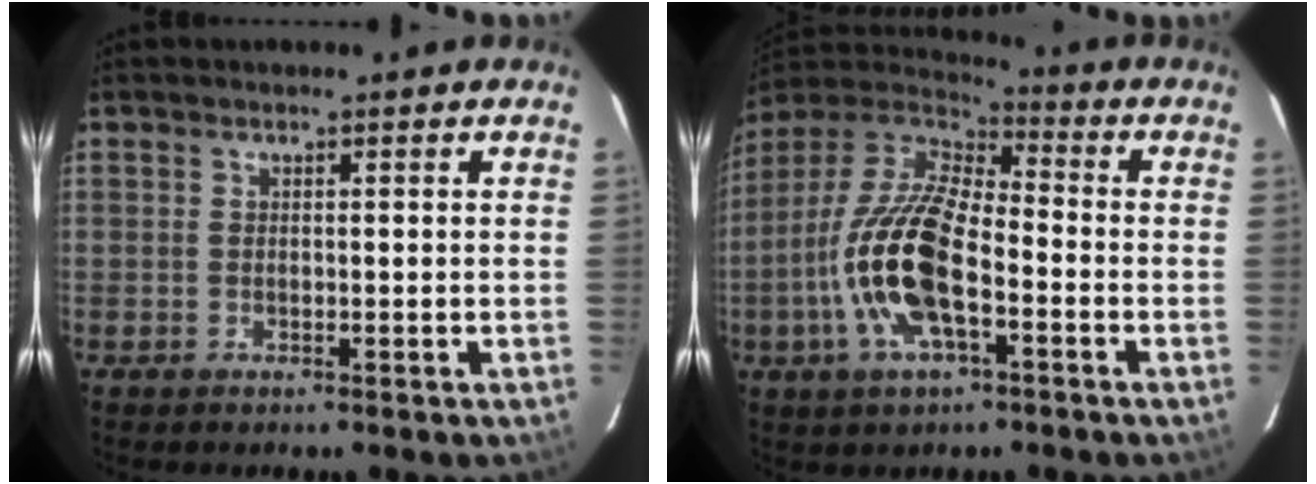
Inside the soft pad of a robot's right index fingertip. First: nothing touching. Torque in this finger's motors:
{"motor_torque": [2.14, 0.00, 0.63, 0.16]}